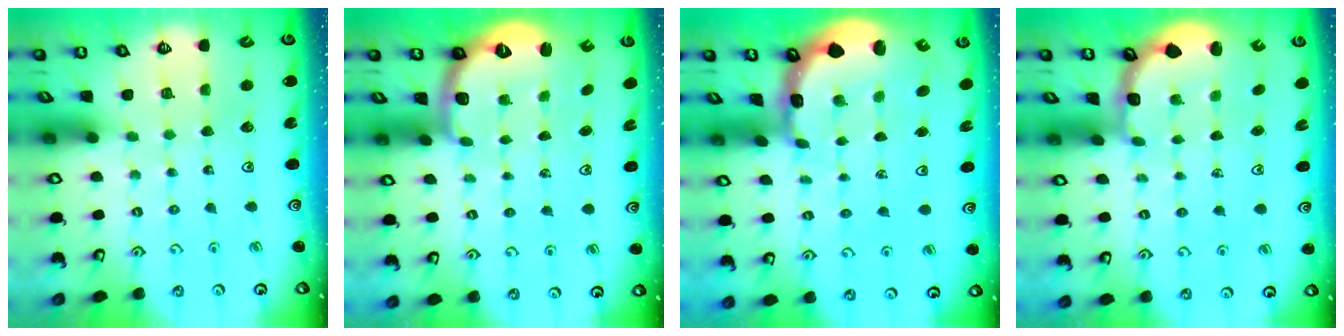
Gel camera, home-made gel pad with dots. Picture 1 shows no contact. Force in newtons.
{"total": 2.7, "press": 1.6, "slide": 2.1}
{"total": 2.2, "press": 2.0, "slide": 1.0}
{"total": 2.7, "press": 2.0, "slide": 1.8}